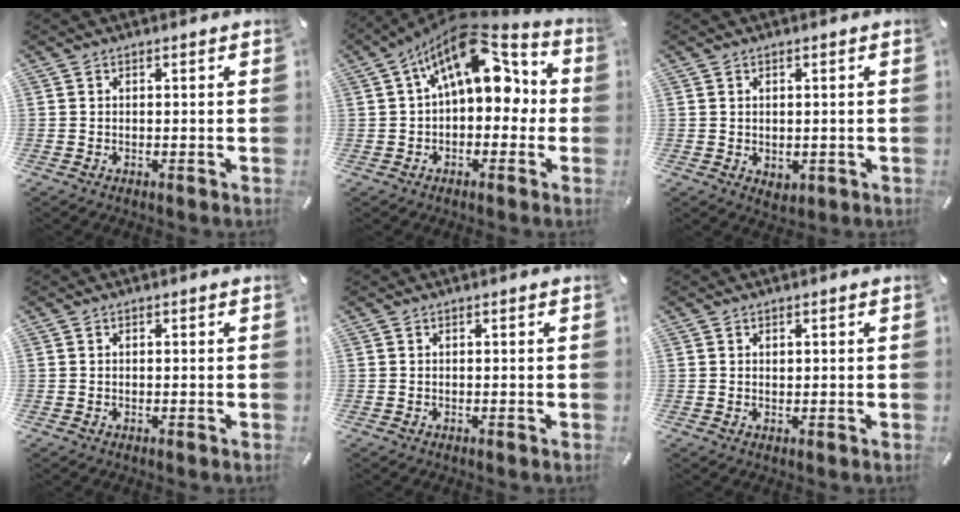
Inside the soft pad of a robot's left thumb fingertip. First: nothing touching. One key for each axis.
{"total": 17.2, "fx": 6.5, "fy": 9.6, "fz": 12.7, "tx": -0.182, "ty": -0.026, "tz": 0.113}
{"total": 1.6, "fx": 0.4, "fy": 1.5, "fz": 0.5, "tx": -0.004, "ty": 0.000, "tz": 0.004}
{"total": 0.0}
{"total": 0.0}
{"total": 0.6, "fx": 0.3, "fy": 0.5, "fz": 0.2, "tx": 0.003, "ty": -0.003, "tz": 0.004}